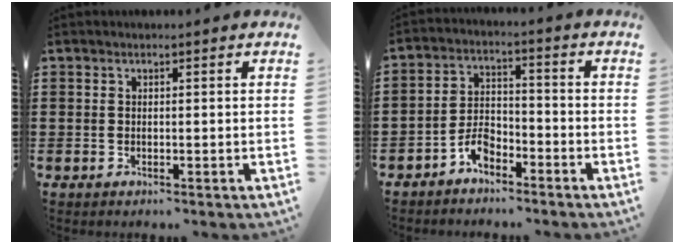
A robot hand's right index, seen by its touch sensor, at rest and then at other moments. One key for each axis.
{"total": 4.5, "fx": -3.4, "fy": 2.1, "fz": 2.1, "tx": -0.046, "ty": 0.008, "tz": -0.065}